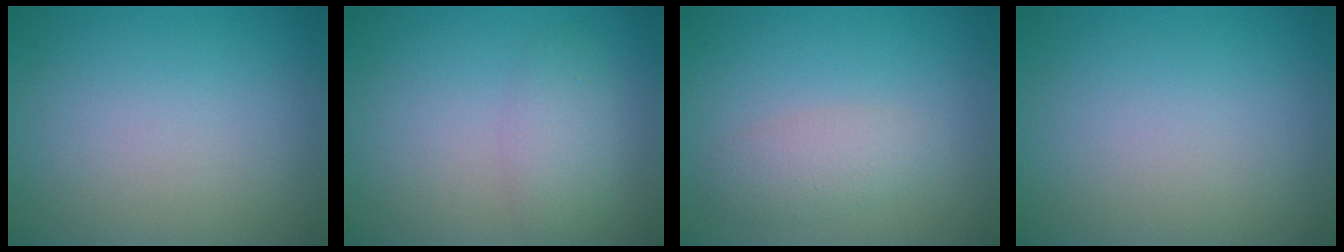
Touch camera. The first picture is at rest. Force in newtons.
{"total": 2.5, "press": 2.5, "slide": 0.1}
{"total": 2.4, "press": 2.4, "slide": 0.1}
{"total": 0.0}